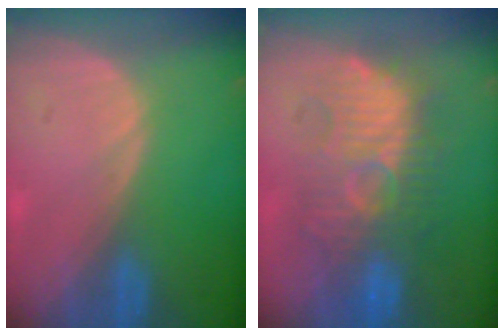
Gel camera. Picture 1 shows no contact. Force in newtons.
{"total": 9.9, "press": 9.9, "slide": 0.3}